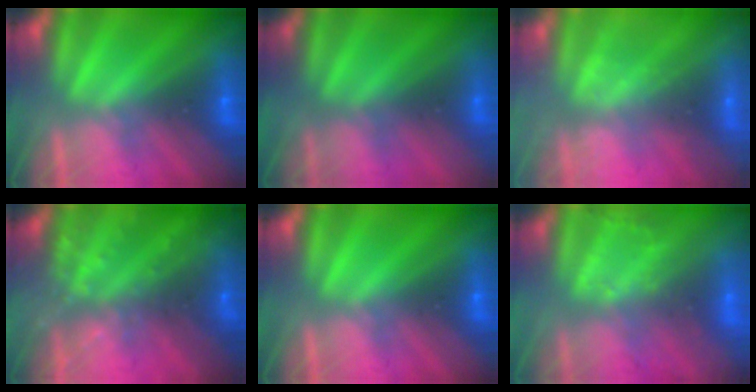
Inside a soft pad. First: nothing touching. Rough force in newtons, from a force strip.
{"total": 2.4}
{"total": 2.3}
{"total": 7.5}
{"total": 0.0}
{"total": 2.8}